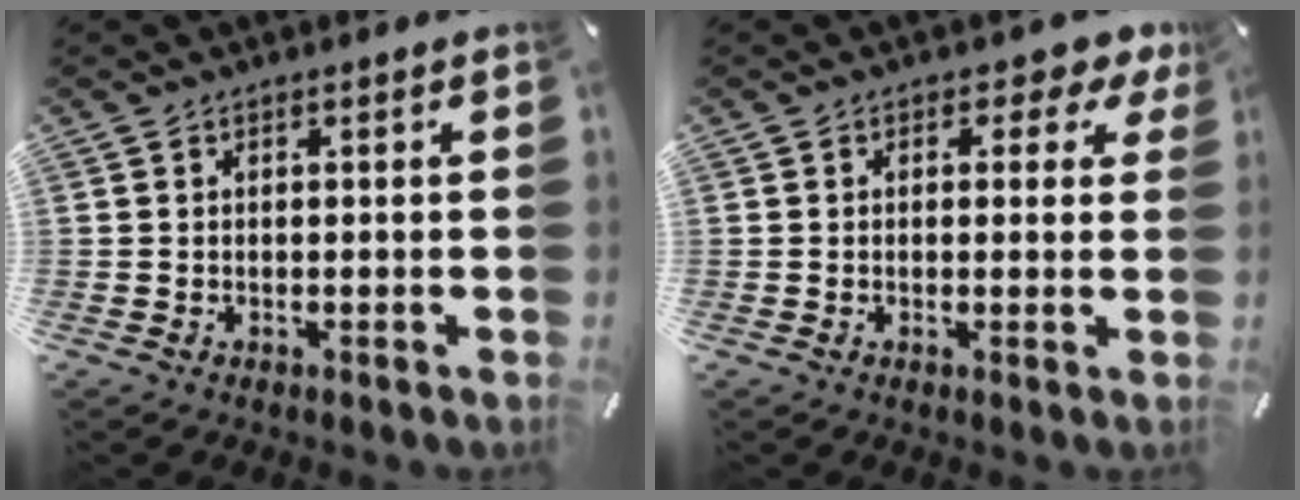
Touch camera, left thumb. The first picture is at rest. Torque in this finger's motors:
{"motor_torque": [0.05, -0.20, -0.01, -0.07, 0.01]}